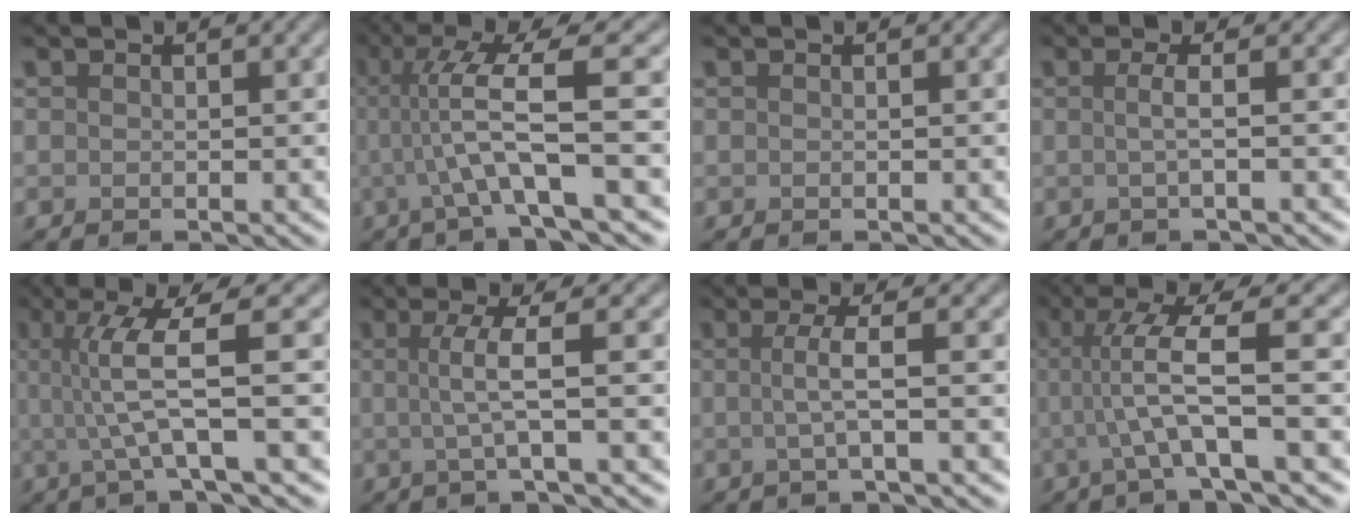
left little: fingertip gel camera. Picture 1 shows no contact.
{"total": 7.1, "force": [0.0, 0.9, 7.1], "torque": [-0.122, 0.006, -0.001]}
{"total": 0.0}
{"total": 2.0, "force": [0.0, 0.6, 1.9], "torque": [-0.031, -0.001, -0.008]}
{"total": 6.0, "force": [0.5, 0.8, 6.0], "torque": [-0.110, 0.005, 0.011]}
{"total": 3.7, "force": [0.1, 0.6, 3.6], "torque": [-0.065, 0.001, -0.006]}
{"total": 2.7, "force": [-0.1, 0.6, 2.7], "torque": [-0.049, -0.002, -0.009]}
{"total": 5.9, "force": [0.0, 0.7, 5.8], "torque": [-0.107, 0.005, -0.001]}